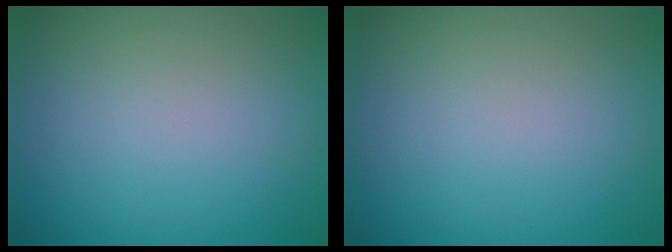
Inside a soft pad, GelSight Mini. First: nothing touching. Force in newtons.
{"total": 0.0}